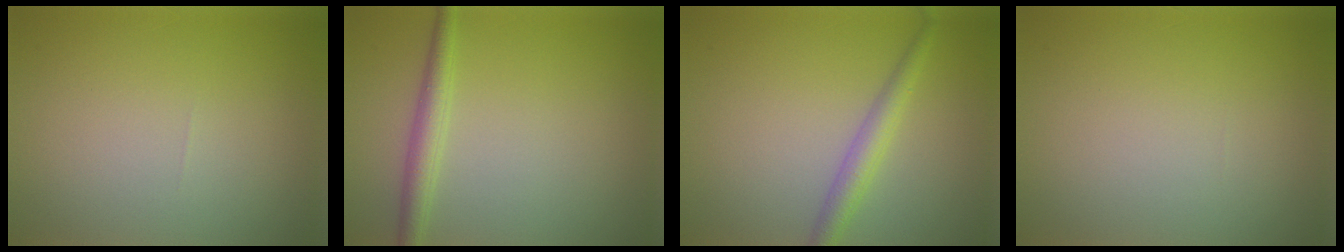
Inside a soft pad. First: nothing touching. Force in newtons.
{"total": 2.3, "press": 2.3, "slide": 0.0}
{"total": 2.5, "press": 2.5, "slide": 0.0}
{"total": 0.0}